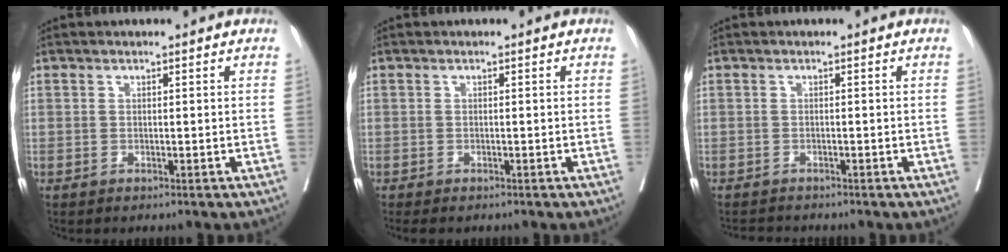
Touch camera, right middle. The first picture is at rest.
{"total": 2.3, "force": [-2.0, 0.9, 1.0], "torque": [-0.013, -0.007, -0.025]}
{"total": 2.4, "force": [-2.3, 0.5, 0.3], "torque": [-0.004, -0.008, -0.037]}